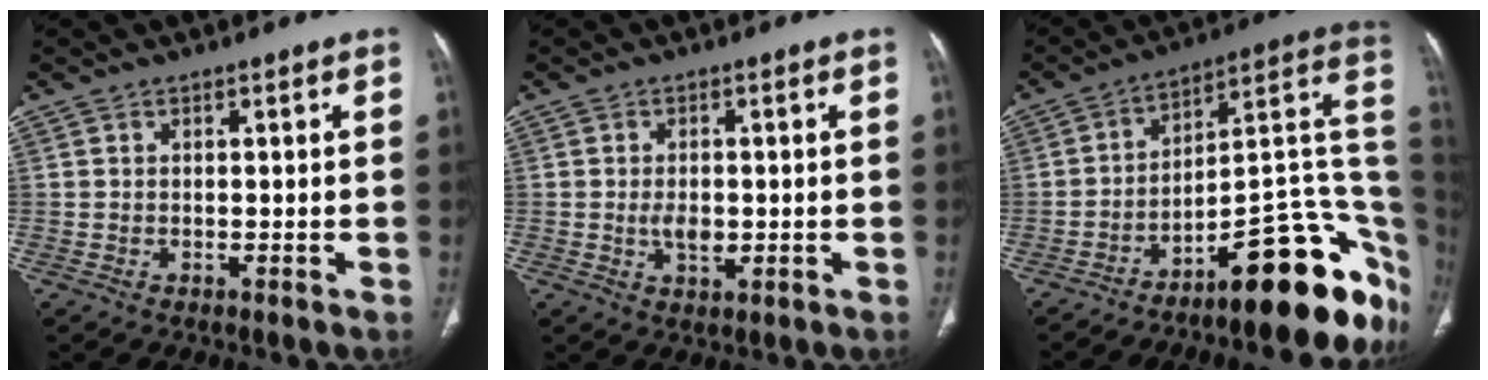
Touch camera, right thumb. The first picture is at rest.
{"total": 3.8, "force": [-0.5, 2.2, 3.1], "torque": [-0.049, -0.002, -0.006]}
{"total": 25.1, "force": [-11.9, 7.9, 20.6], "torque": [-0.158, 0.109, -0.165]}